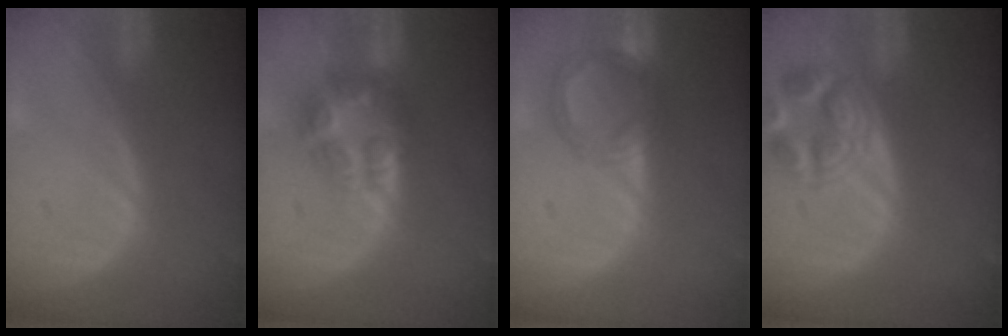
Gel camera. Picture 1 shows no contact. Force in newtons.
{"total": 7.7, "press": 6.8, "slide": 3.6}
{"total": 5.9, "press": 5.9, "slide": 0.8}
{"total": 6.8, "press": 6.3, "slide": 2.6}